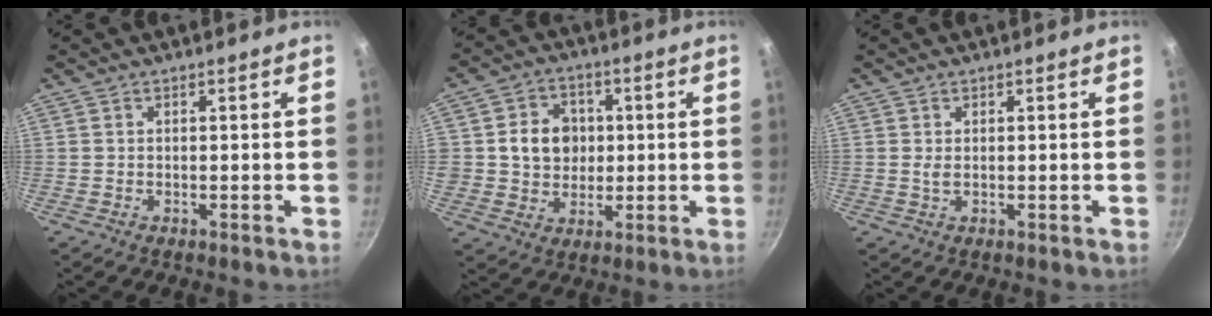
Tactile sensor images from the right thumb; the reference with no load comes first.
{"total": 9.6, "force": [1.0, 8.5, 4.4], "torque": [-0.036, 0.002, 0.014]}
{"total": 1.1, "force": [0.3, 0.4, 1.0], "torque": [-0.020, -0.004, 0.004]}